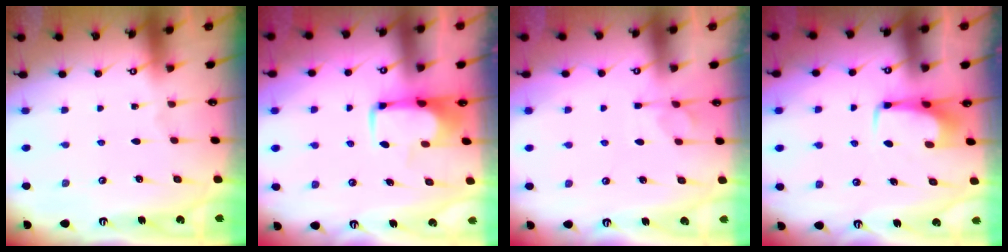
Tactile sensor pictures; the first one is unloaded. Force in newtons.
{"total": 2.0, "press": 1.9, "slide": 0.5}
{"total": 4.3, "press": 4.0, "slide": 1.5}
{"total": 3.0, "press": 2.9, "slide": 0.4}